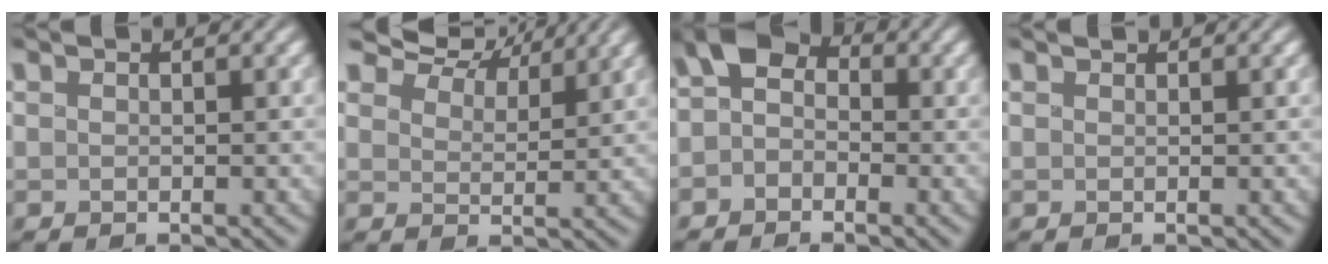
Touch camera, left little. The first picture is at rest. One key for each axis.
{"total": 7.9, "fx": 6.5, "fy": 3.3, "fz": 3.0, "tx": -0.081, "ty": -0.006, "tz": 0.114}
{"total": 4.2, "fx": -0.5, "fy": 3.3, "fz": 2.6, "tx": -0.036, "ty": 0.010, "tz": -0.027}
{"total": 0.6, "fx": 0.6, "fy": 0.1, "fz": 0.0, "tx": -0.004, "ty": 0.006, "tz": 0.012}